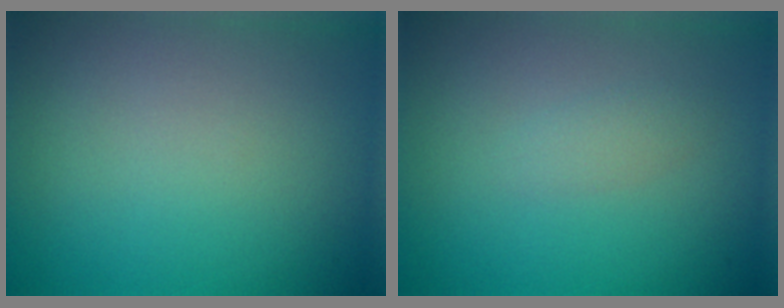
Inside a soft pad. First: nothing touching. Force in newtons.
{"total": 1.1, "press": 1.1, "slide": 0.0}